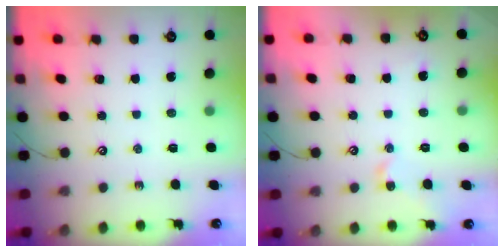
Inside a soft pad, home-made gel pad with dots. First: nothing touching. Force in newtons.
{"total": 2.2, "press": 2.1, "slide": 0.7}